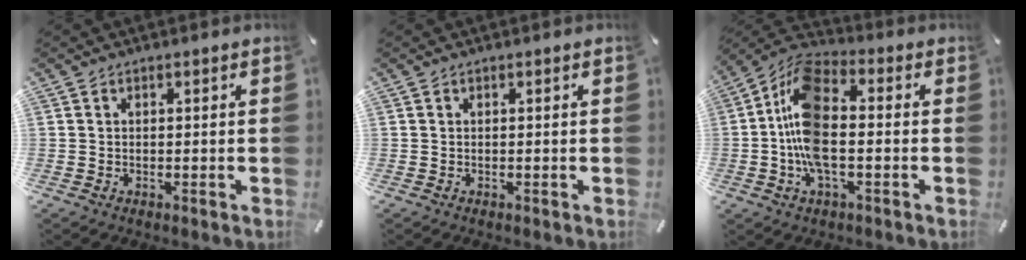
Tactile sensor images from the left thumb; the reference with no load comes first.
{"total": 0.0}
{"total": 13.7, "force": [-1.8, 6.7, 11.8], "torque": [-0.257, 0.001, -0.035]}